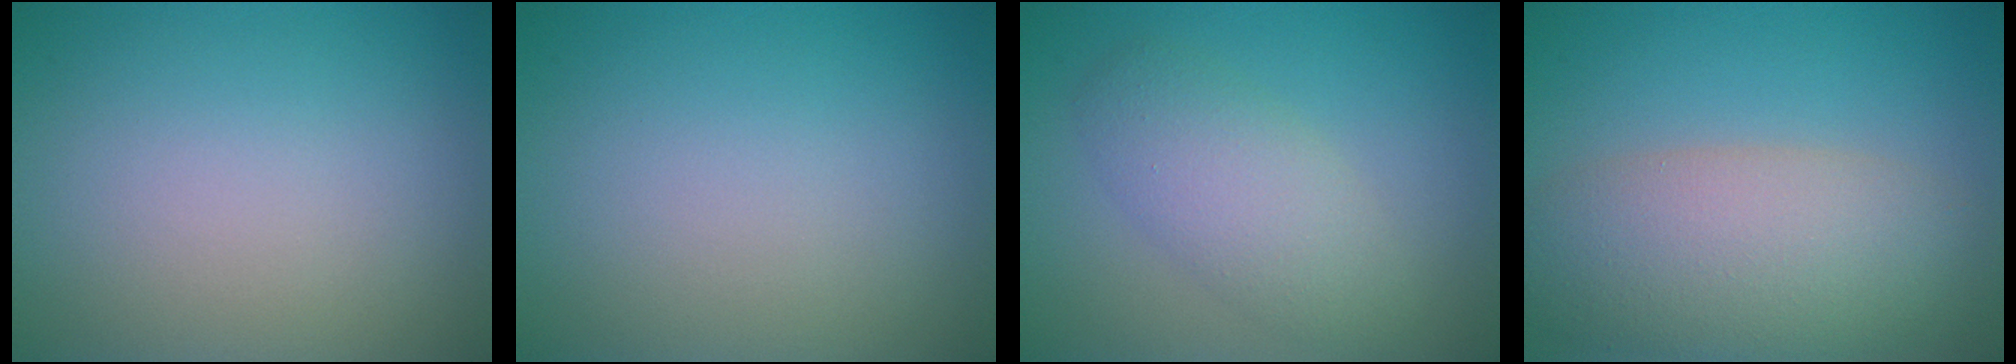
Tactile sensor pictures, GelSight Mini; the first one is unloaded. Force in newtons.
{"total": 0.0}
{"total": 3.9, "press": 3.9, "slide": 0.2}
{"total": 7.7, "press": 7.6, "slide": 0.3}